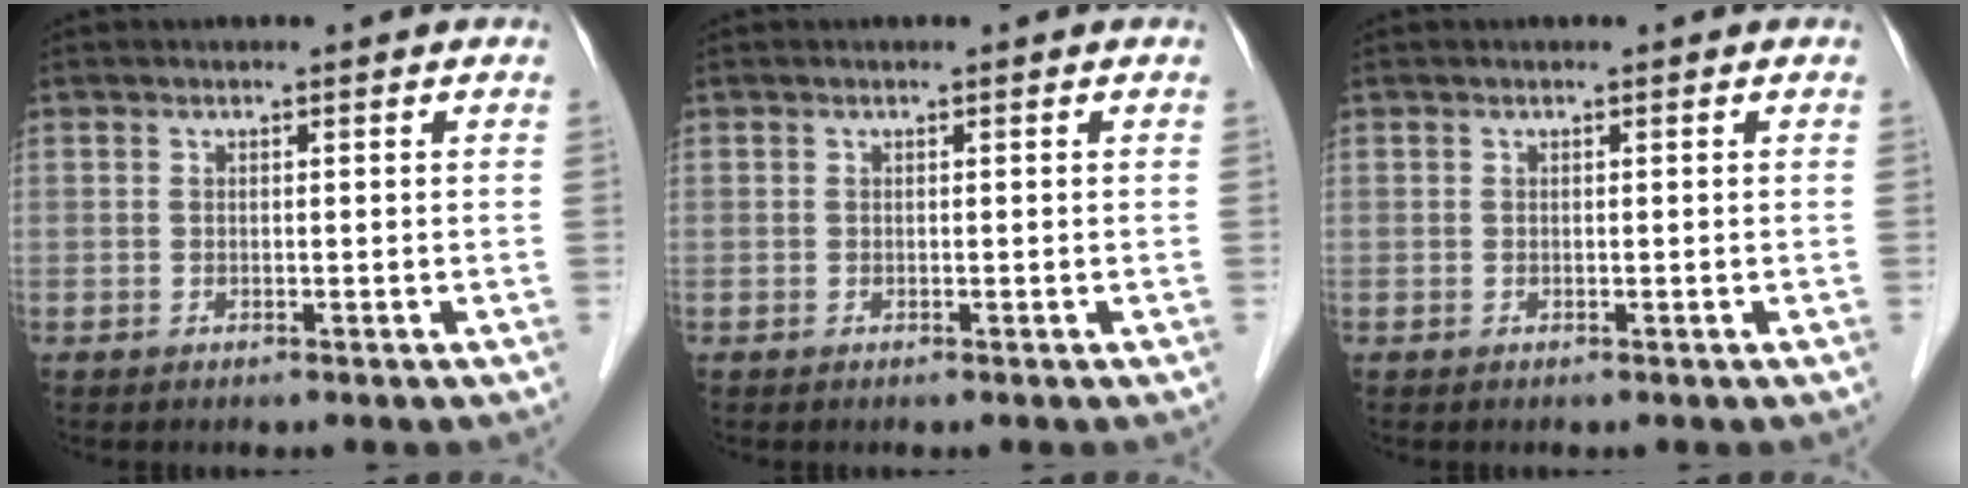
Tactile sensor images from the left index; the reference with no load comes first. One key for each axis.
{"total": 0.0}
{"total": 0.0}